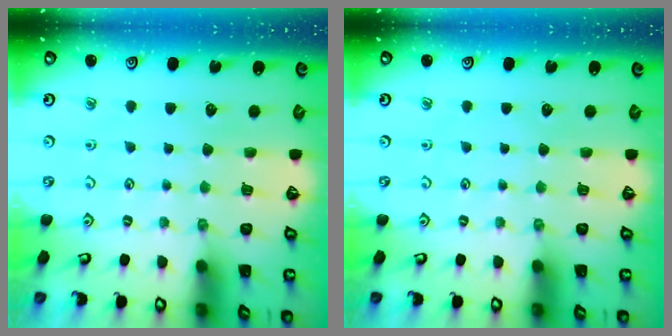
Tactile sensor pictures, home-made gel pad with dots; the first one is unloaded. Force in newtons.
{"total": 0.0}